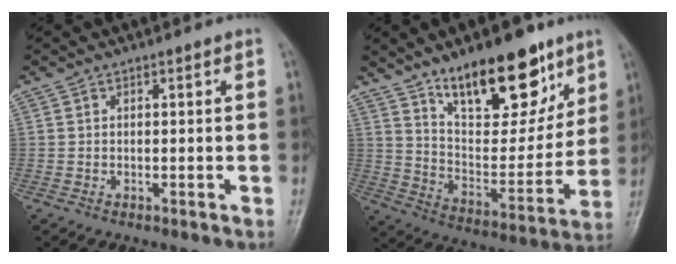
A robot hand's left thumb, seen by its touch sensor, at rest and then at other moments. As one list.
[{"total": 19.9, "force": [12.9, 8.4, 12.5], "torque": [-0.135, -0.077, 0.218]}]